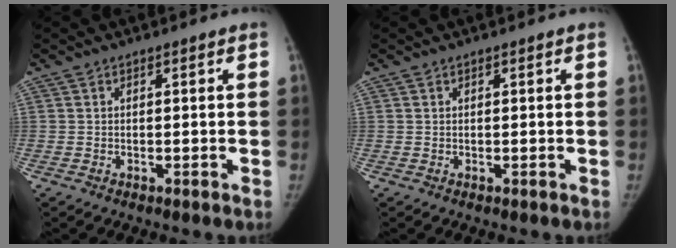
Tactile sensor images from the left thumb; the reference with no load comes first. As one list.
[{"total": 0.0}]